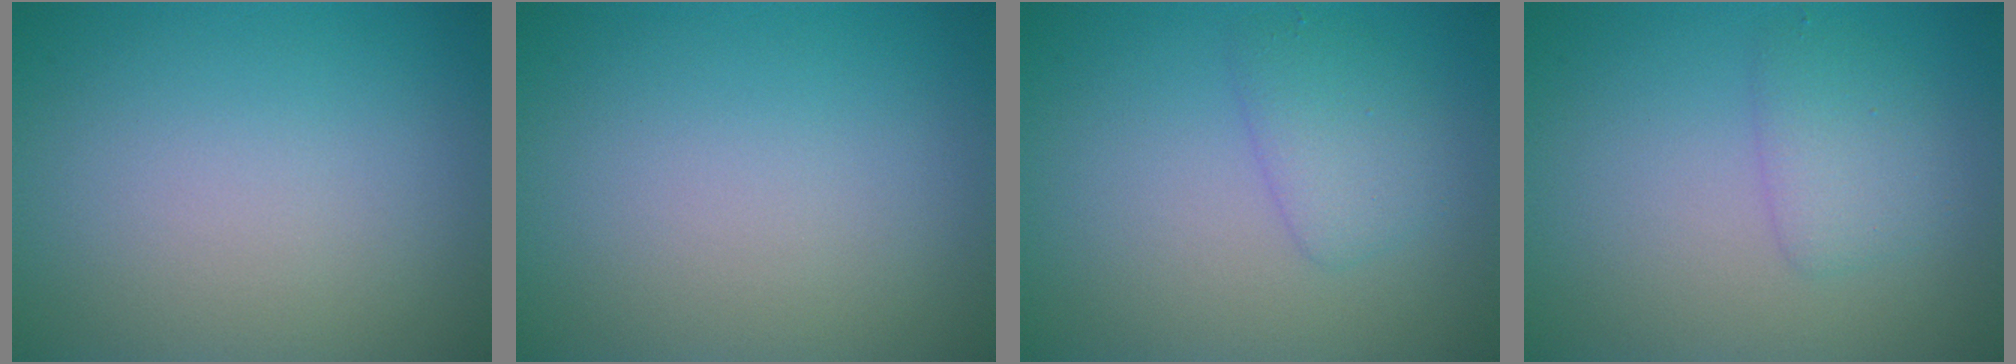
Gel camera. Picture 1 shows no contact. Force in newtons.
{"total": 0.0}
{"total": 2.2, "press": 2.2, "slide": 0.2}
{"total": 2.0, "press": 2.0, "slide": 0.1}